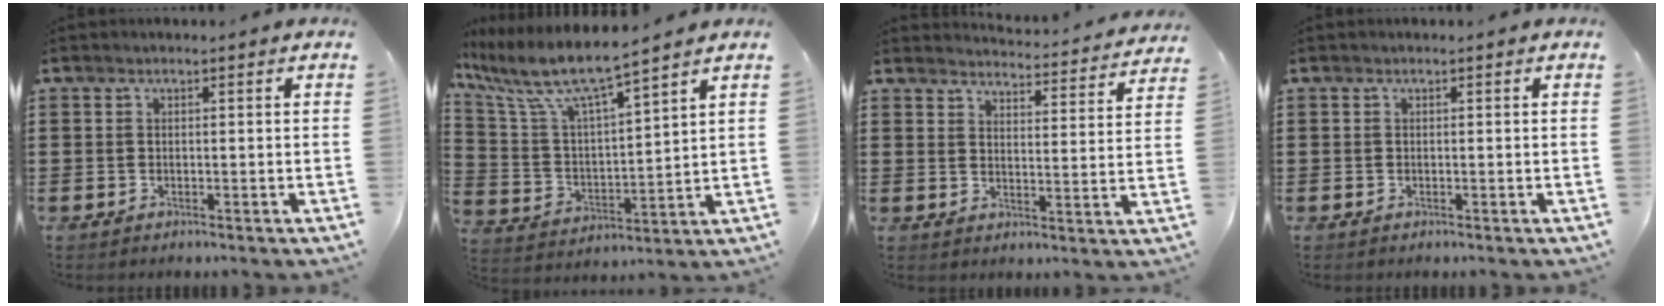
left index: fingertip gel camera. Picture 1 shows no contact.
{"total": 7.9, "force": [6.5, 0.8, 4.3], "torque": [-0.116, -0.037, 0.105]}
{"total": 3.8, "force": [3.8, -0.2, 0.3], "torque": [-0.017, -0.035, 0.061]}
{"total": 0.0}